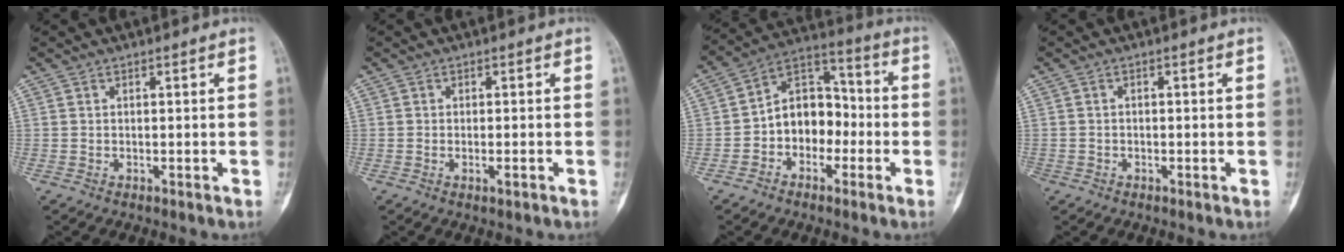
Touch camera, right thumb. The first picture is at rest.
{"total": 1.5, "force": [-0.6, 0.4, 1.3], "torque": [-0.023, 0.000, -0.007]}
{"total": 11.2, "force": [-2.5, 8.4, 6.9], "torque": [-0.070, 0.050, -0.056]}
{"total": 0.9, "force": [-0.6, 0.7, -0.1], "torque": [0.008, 0.004, -0.015]}